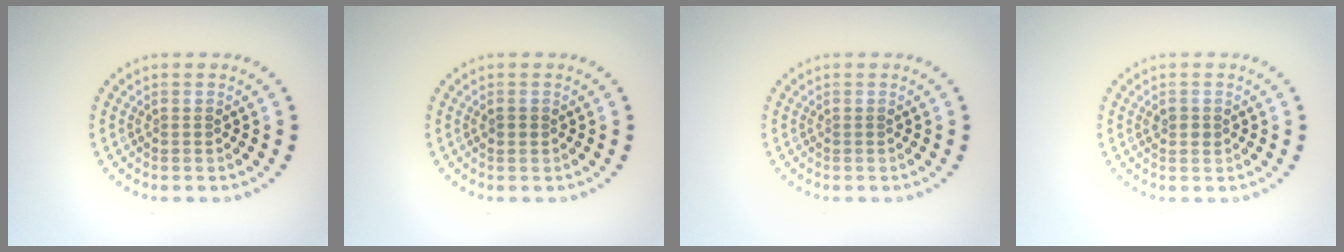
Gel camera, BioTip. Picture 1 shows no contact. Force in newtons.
{"total": 0.8, "press": 0.8, "slide": 0.3}
{"total": 0.0}
{"total": 1.1, "press": 1.1, "slide": 0.2}